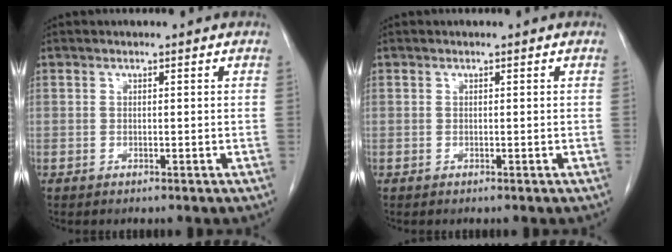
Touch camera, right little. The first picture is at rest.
{"total": 0.0}